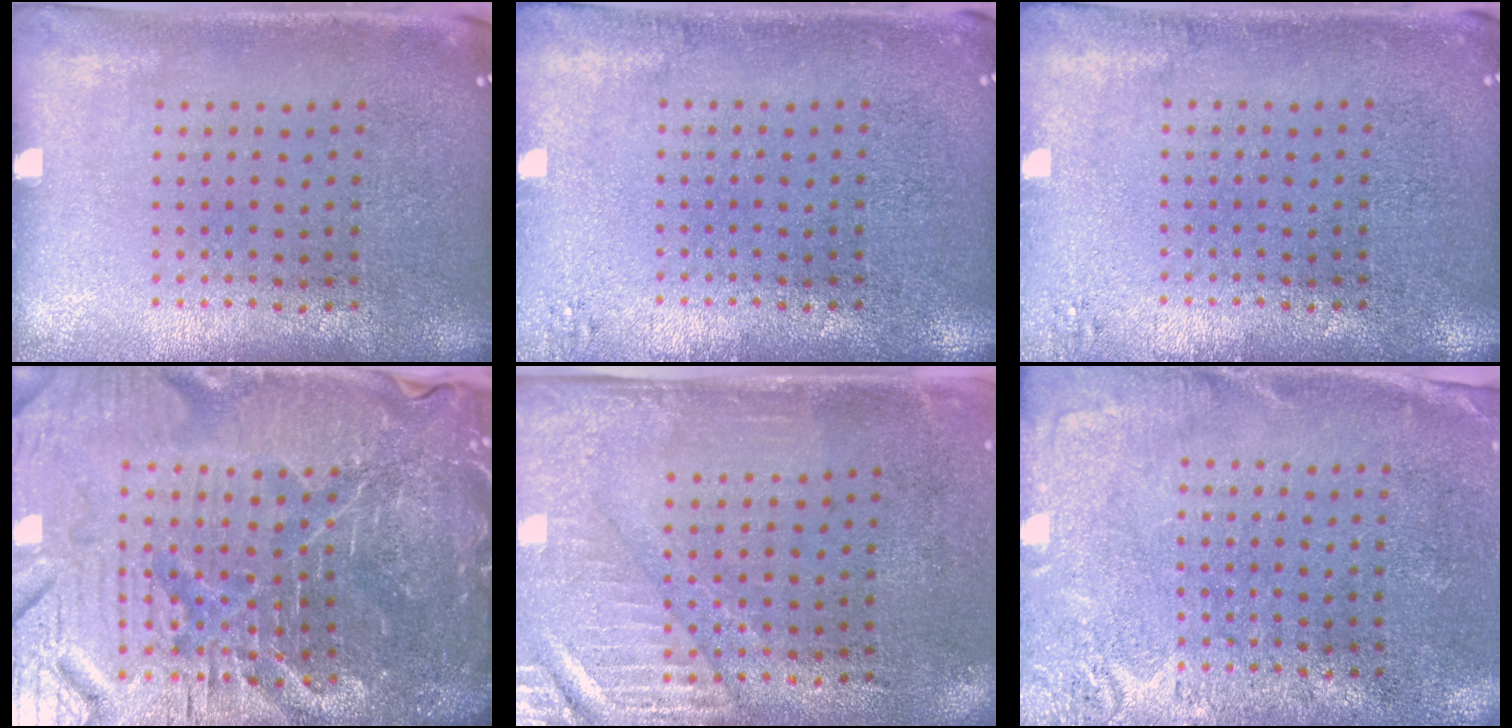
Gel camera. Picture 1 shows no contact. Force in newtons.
{"total": 1.0, "press": 1.0, "slide": 0.3}
{"total": 1.0, "press": 1.0, "slide": 0.3}
{"total": 7.2, "press": 6.4, "slide": 3.4}
{"total": 2.8, "press": 2.4, "slide": 1.4}
{"total": 2.8, "press": 2.3, "slide": 1.5}